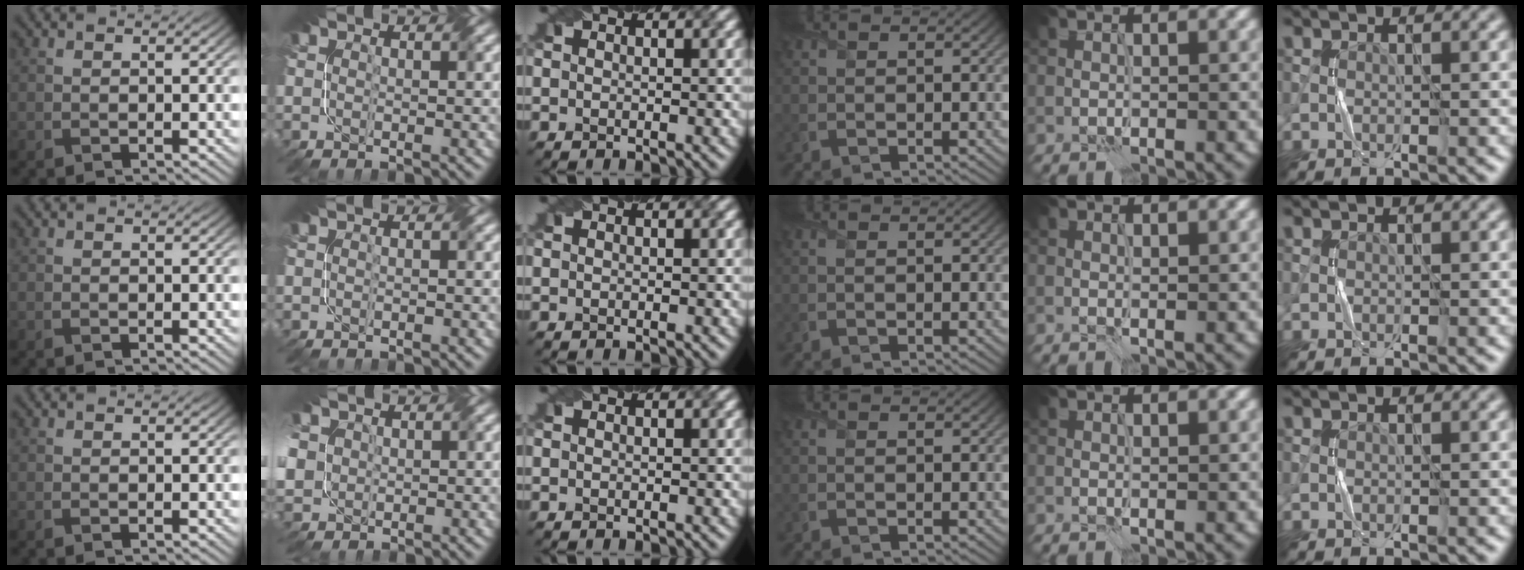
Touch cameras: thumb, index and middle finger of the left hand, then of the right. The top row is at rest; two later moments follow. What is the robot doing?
{"motion": "fold", "object": "napkin"}